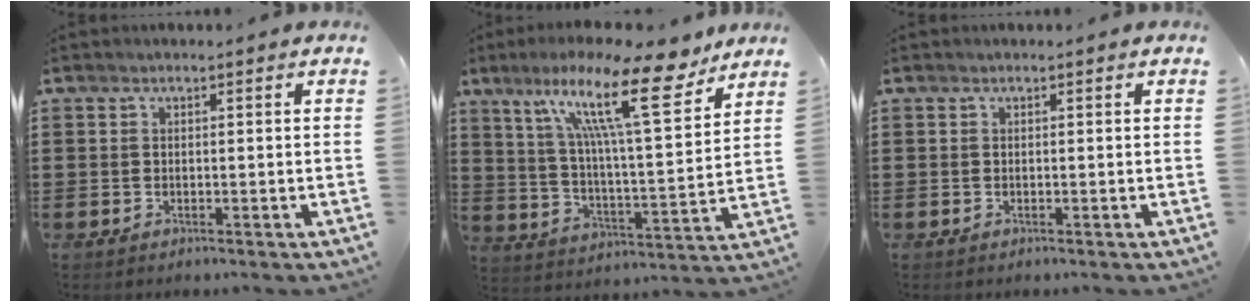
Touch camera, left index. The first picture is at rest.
{"total": 17.3, "force": [11.4, 3.4, 12.6], "torque": [-0.237, -0.043, 0.182]}
{"total": 0.0}